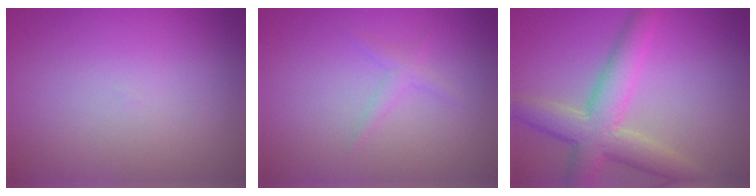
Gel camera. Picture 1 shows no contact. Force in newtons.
{"total": 1.1, "press": 1.1, "slide": 0.0}
{"total": 5.7, "press": 5.7, "slide": 0.4}